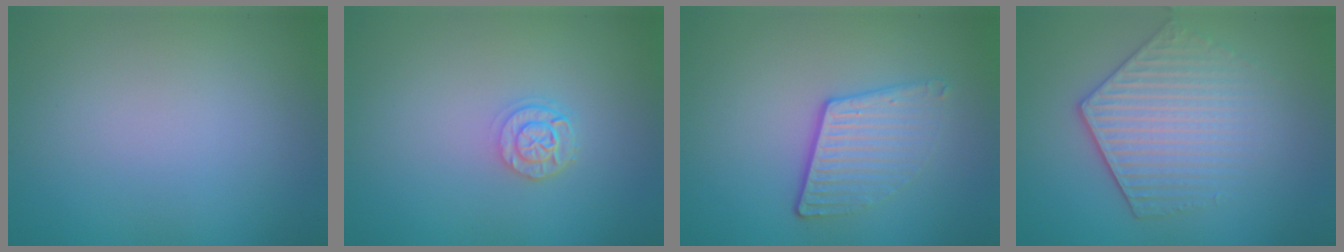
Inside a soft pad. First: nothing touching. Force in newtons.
{"total": 2.2, "press": 1.8, "slide": 1.2}
{"total": 3.6, "press": 2.7, "slide": 2.4}
{"total": 4.5, "press": 3.9, "slide": 2.4}